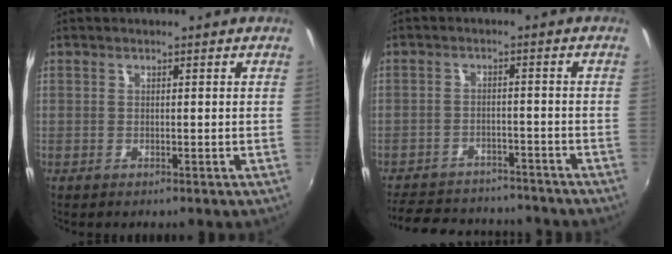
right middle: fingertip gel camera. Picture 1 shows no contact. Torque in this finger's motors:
{"motor_torque": [1.03, -1.11, 0.07, 0.03]}